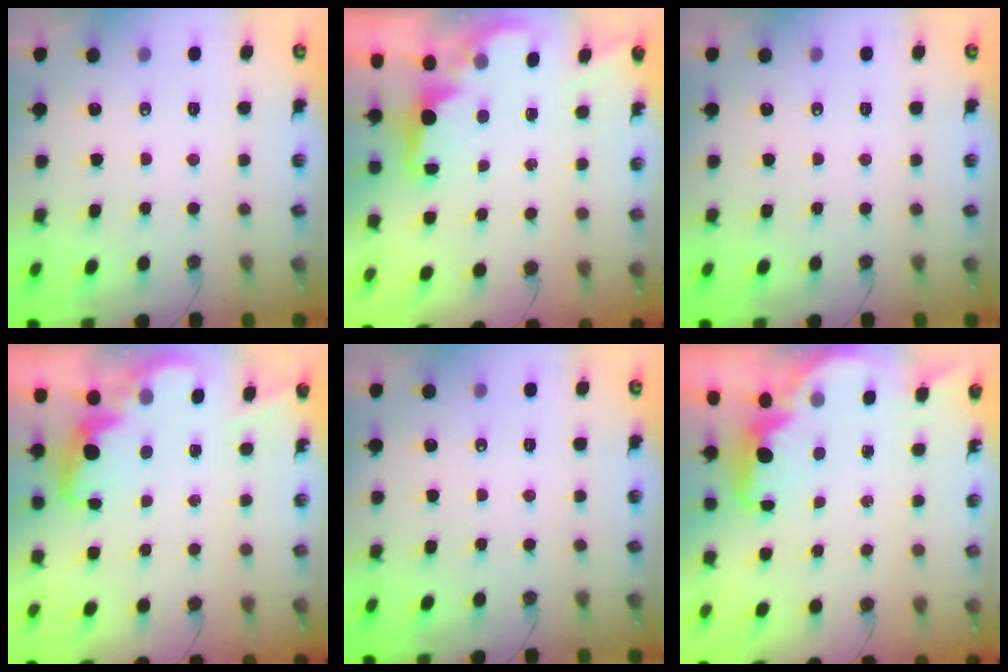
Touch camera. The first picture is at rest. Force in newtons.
{"total": 1.8, "press": 1.7, "slide": 0.7}
{"total": 0.0}
{"total": 3.6, "press": 3.5, "slide": 0.7}
{"total": 0.0}
{"total": 2.3, "press": 2.2, "slide": 0.6}